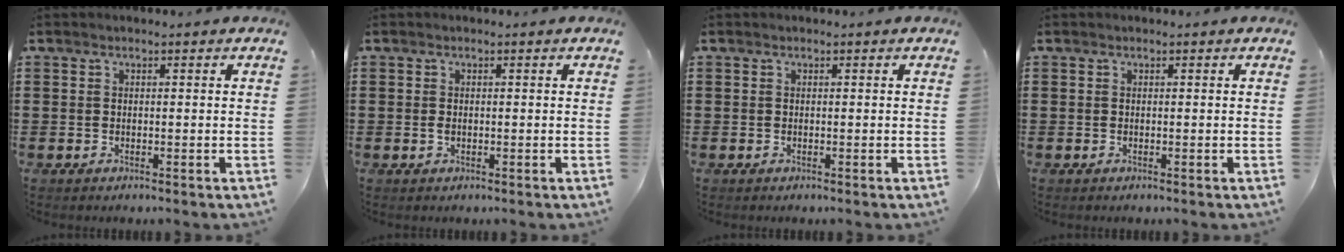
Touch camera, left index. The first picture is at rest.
{"total": 0.8, "force": [-0.1, 0.4, 0.6], "torque": [-0.015, 0.001, -0.003]}
{"total": 0.0}
{"total": 0.0}